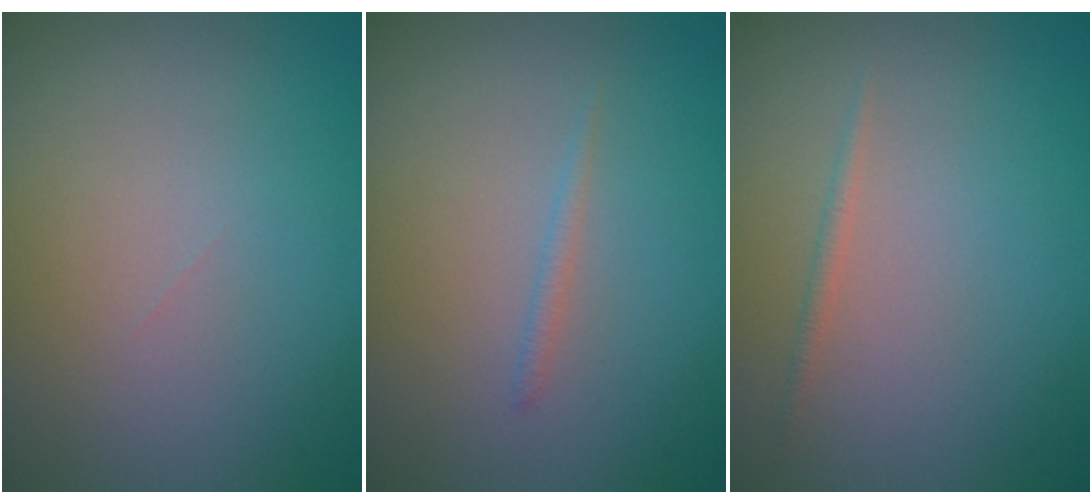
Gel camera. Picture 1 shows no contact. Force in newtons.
{"total": 0.7, "press": 0.7, "slide": 0.1}
{"total": 0.7, "press": 0.7, "slide": 0.0}